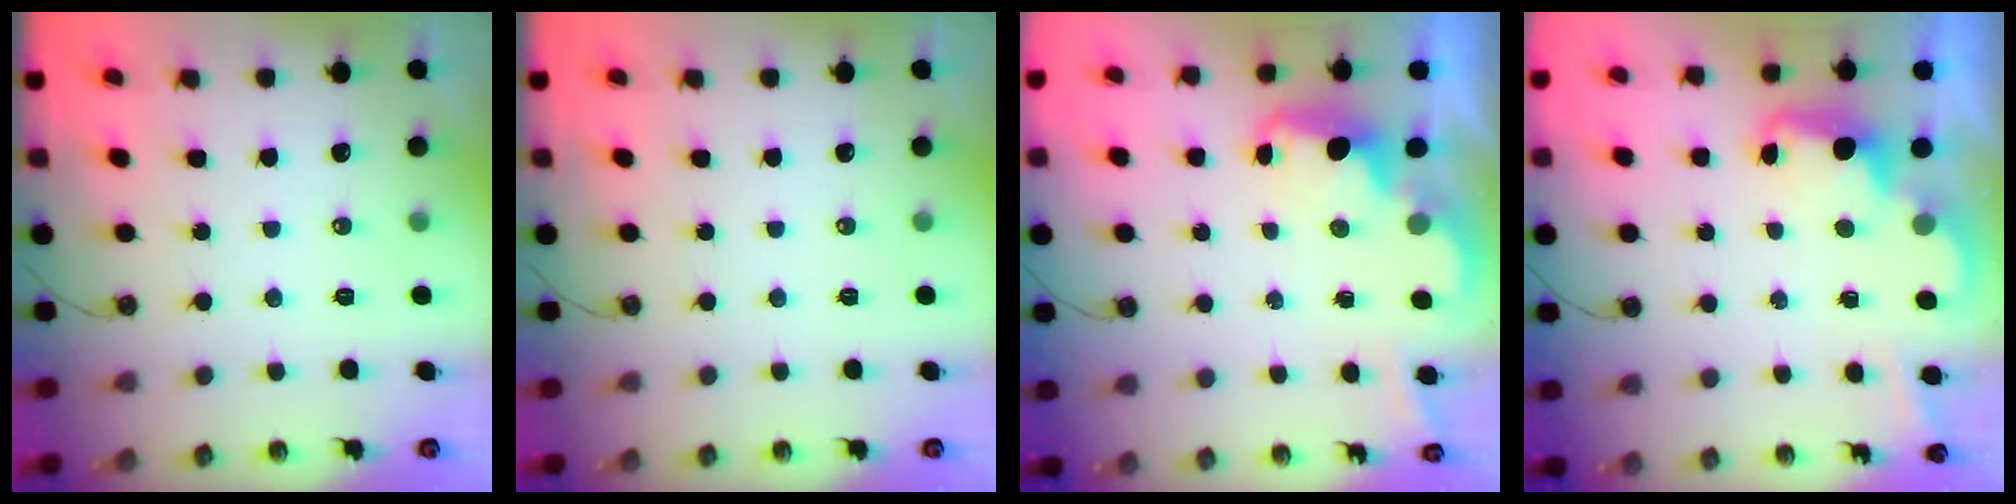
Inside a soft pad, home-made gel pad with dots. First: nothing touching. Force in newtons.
{"total": 0.0}
{"total": 2.6, "press": 2.6, "slide": 0.5}
{"total": 2.5, "press": 2.4, "slide": 0.6}